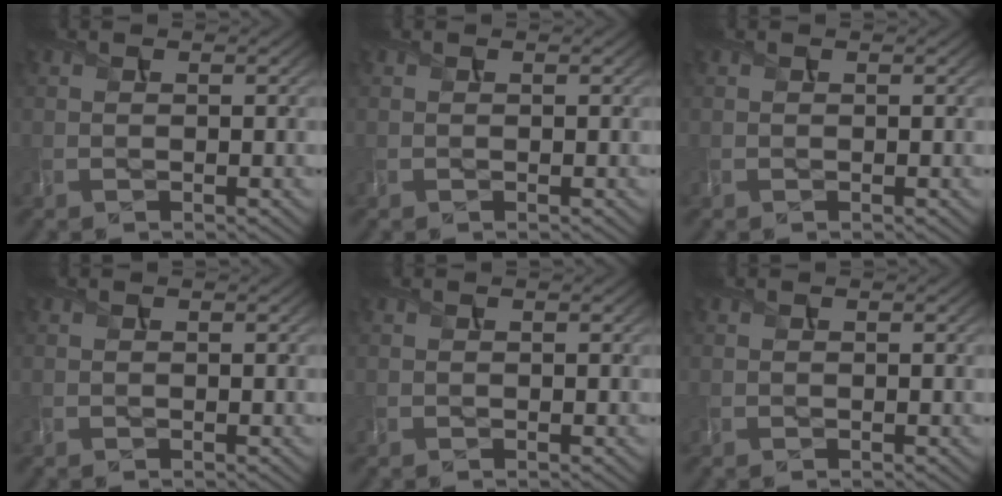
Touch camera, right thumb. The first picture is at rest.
{"total": 0.0}
{"total": 0.0}
{"total": 0.0}
{"total": 0.0}
{"total": 0.0}